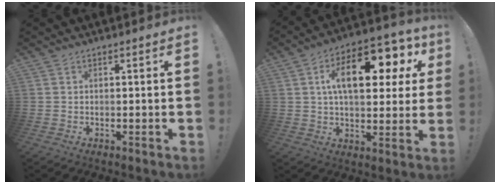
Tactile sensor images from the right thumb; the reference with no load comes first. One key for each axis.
{"total": 18.6, "fx": 5.6, "fy": 8.6, "fz": 15.5, "tx": -0.231, "ty": -0.008, "tz": 0.084}